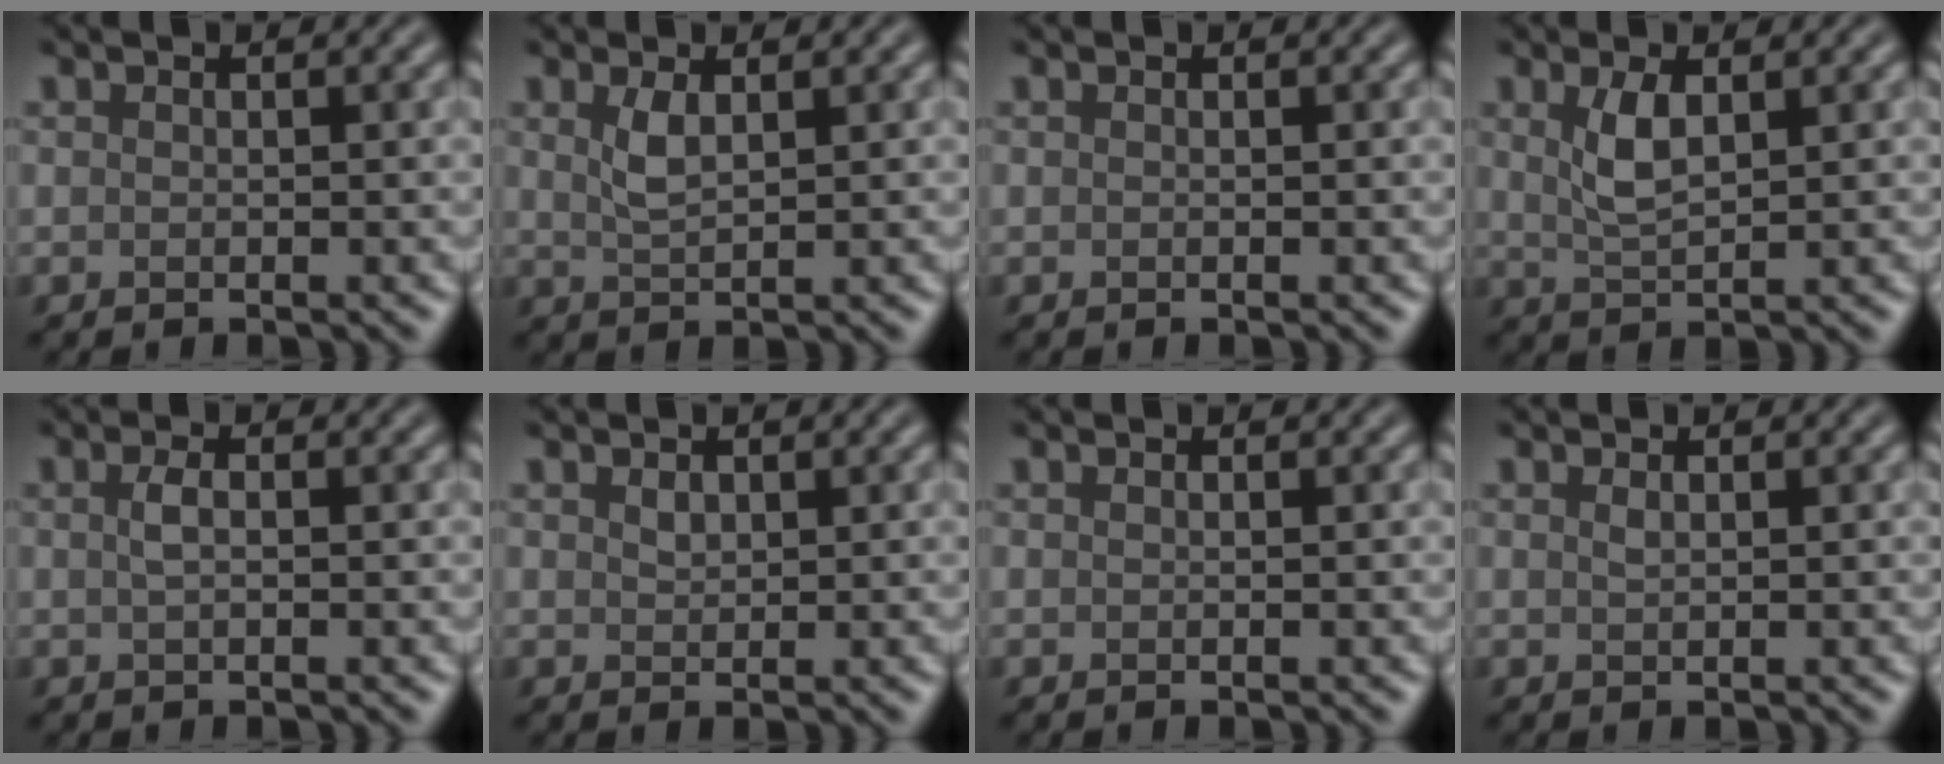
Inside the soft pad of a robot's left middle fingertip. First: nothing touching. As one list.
[{"total": 2.0, "force": [0.9, 0.7, 1.6], "torque": [-0.038, -0.001, 0.020]}, {"total": 0.0}, {"total": 2.8, "force": [1.0, 1.1, 2.4], "torque": [-0.053, -0.001, 0.024]}, {"total": 1.3, "force": [0.1, 0.5, 1.2], "torque": [-0.028, 0.003, 0.002]}, {"total": 0.8, "force": [0.5, 0.5, 0.4], "torque": [-0.011, 0.000, 0.011]}, {"total": 0.0}, {"total": 0.6, "force": [0.3, 0.2, 0.4], "torque": [-0.011, 0.000, 0.008]}]